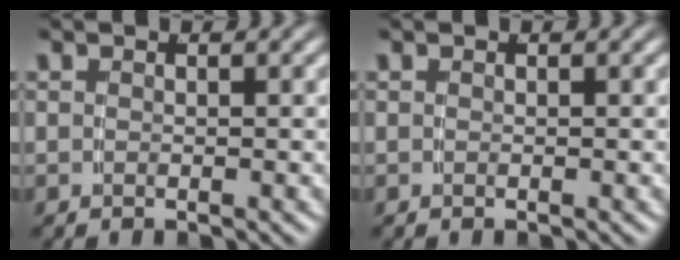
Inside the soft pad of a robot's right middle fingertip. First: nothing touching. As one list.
[{"total": 0.0}]